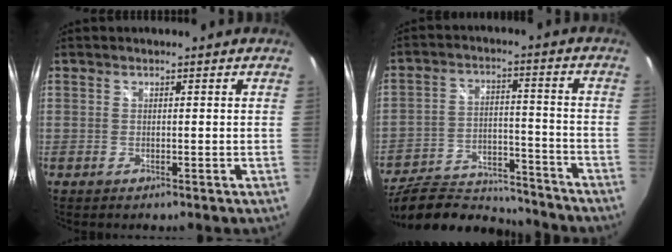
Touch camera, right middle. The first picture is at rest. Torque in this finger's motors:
{"motor_torque": [1.01, -1.13, 0.22, 0.07]}